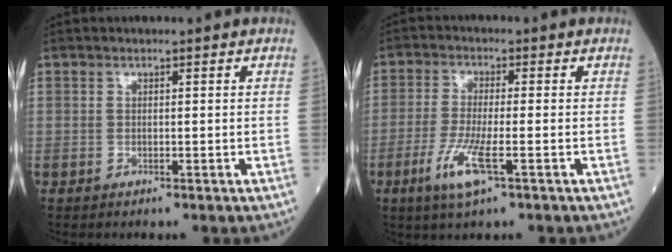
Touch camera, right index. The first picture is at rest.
{"total": 6.6, "force": [-2.9, 0.6, 5.9], "torque": [-0.127, -0.014, -0.054]}